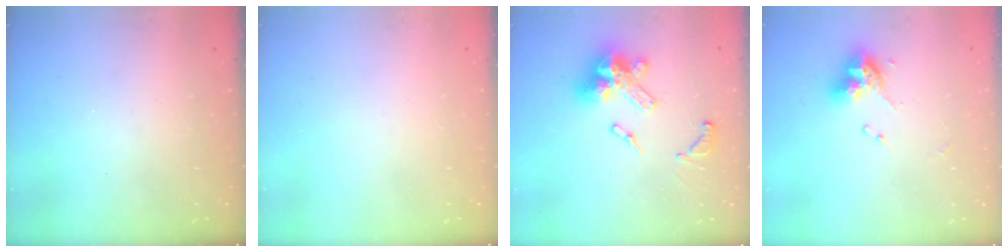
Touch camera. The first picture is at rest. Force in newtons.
{"total": 0.0}
{"total": 15.1, "press": 14.9, "slide": 2.4}
{"total": 10.6, "press": 10.6, "slide": 0.8}